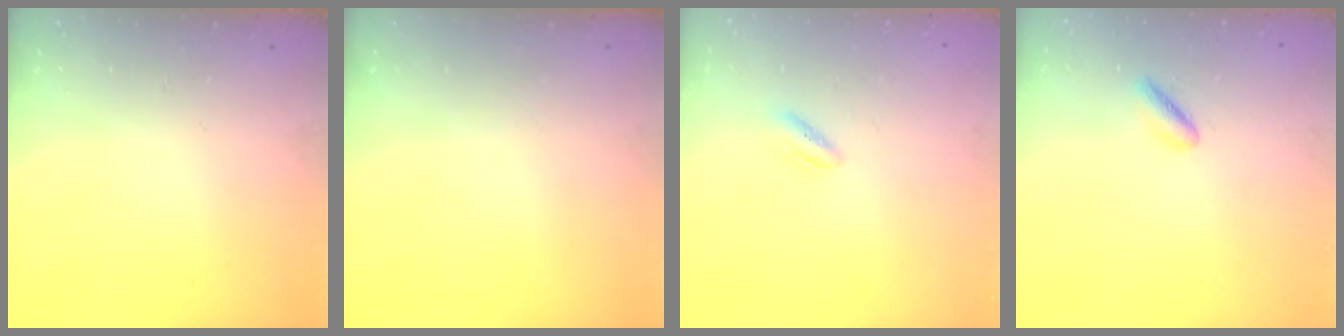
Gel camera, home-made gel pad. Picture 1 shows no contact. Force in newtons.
{"total": 0.0}
{"total": 2.5, "press": 2.4, "slide": 0.7}
{"total": 2.0, "press": 1.7, "slide": 1.1}